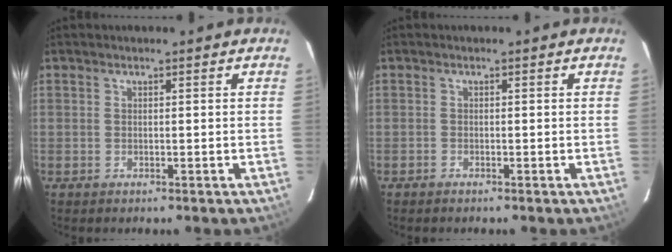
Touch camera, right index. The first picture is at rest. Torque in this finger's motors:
{"motor_torque": [0.05, 0.00, 0.02, 0.00]}